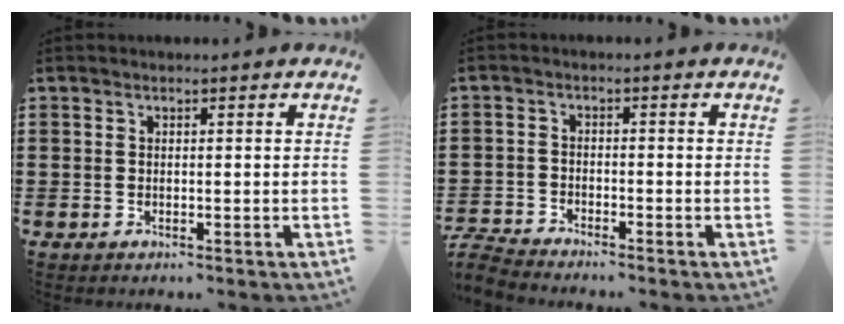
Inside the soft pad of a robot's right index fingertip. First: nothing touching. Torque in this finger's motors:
{"motor_torque": [-2.14, 0.00, -0.53, -0.21]}